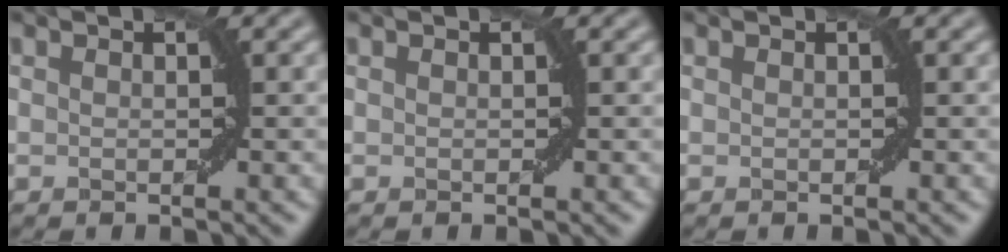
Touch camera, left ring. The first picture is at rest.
{"total": 0.0}
{"total": 0.0}